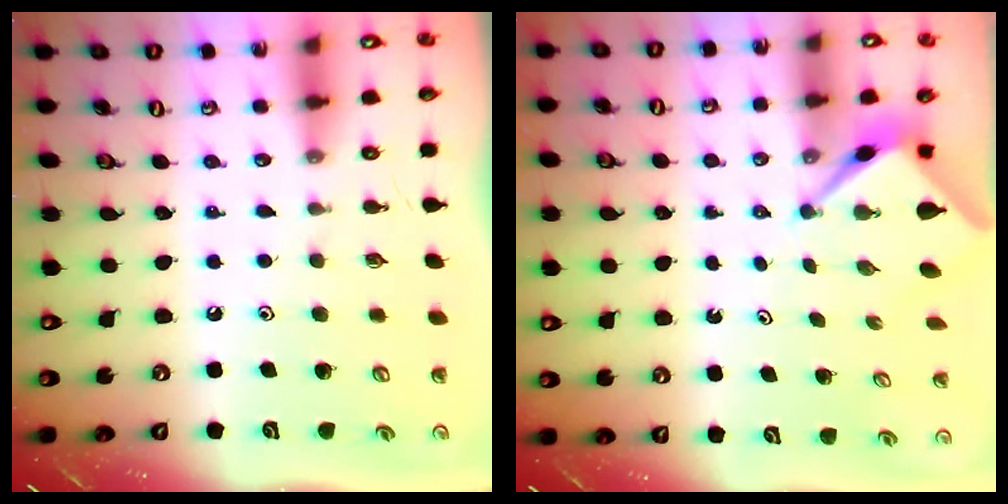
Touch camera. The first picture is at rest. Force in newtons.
{"total": 2.5, "press": 2.5, "slide": 0.1}